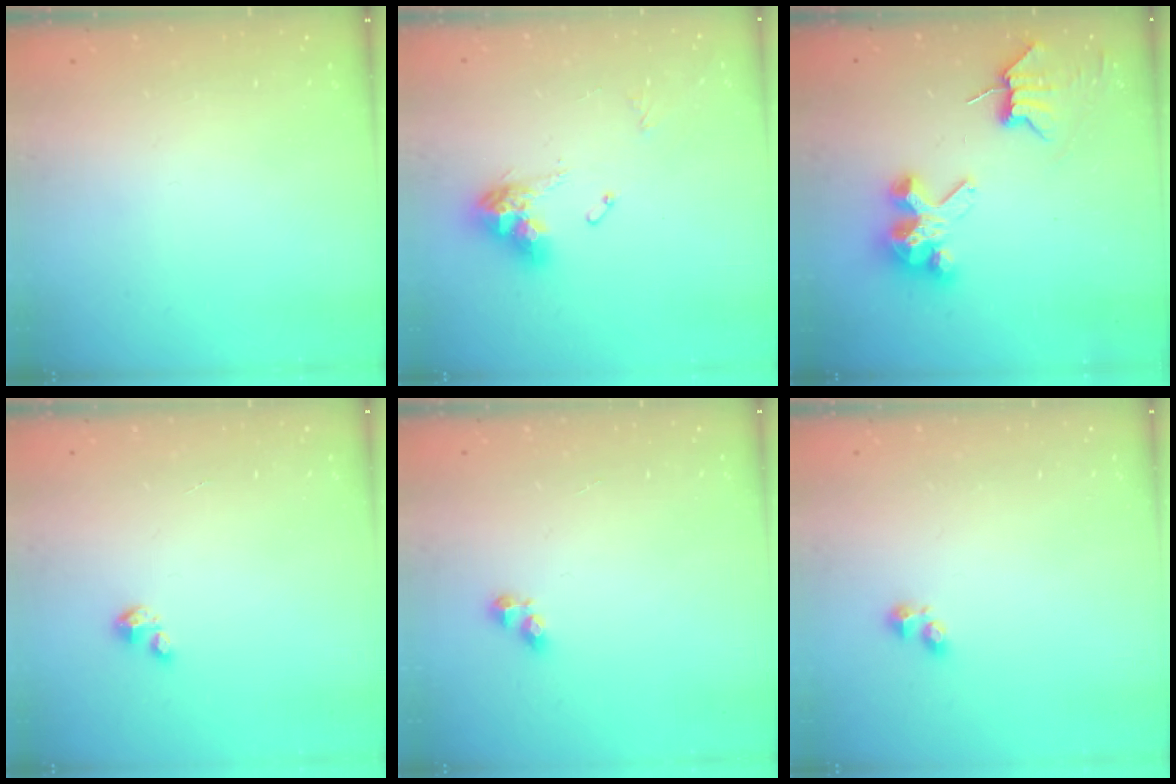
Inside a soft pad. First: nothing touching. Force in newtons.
{"total": 11.0, "press": 10.9, "slide": 1.3}
{"total": 6.6, "press": 6.6, "slide": 0.7}
{"total": 1.2, "press": 1.2, "slide": 0.2}
{"total": 3.2, "press": 3.2, "slide": 0.4}
{"total": 1.9, "press": 1.8, "slide": 0.5}